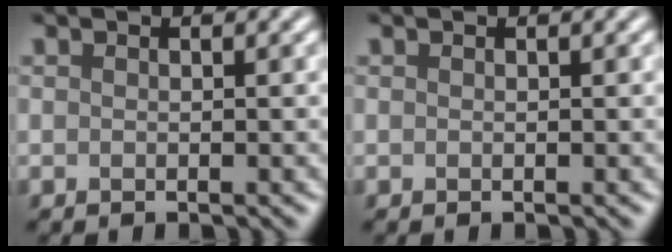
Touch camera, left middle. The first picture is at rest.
{"total": 0.0}